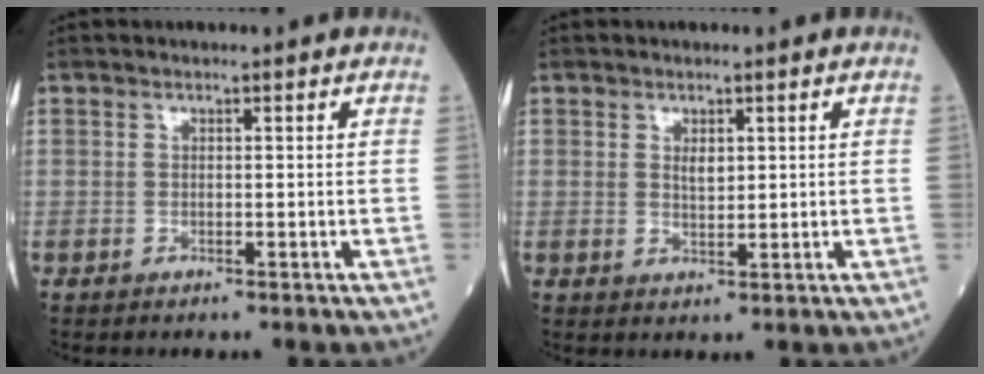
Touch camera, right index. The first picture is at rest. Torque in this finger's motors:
{"motor_torque": [0.38, 0.27, 0.18, 0.04]}